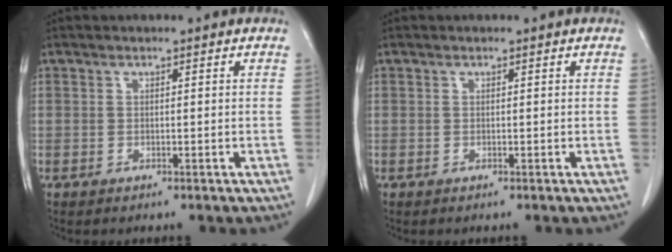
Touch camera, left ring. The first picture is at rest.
{"total": 0.0}